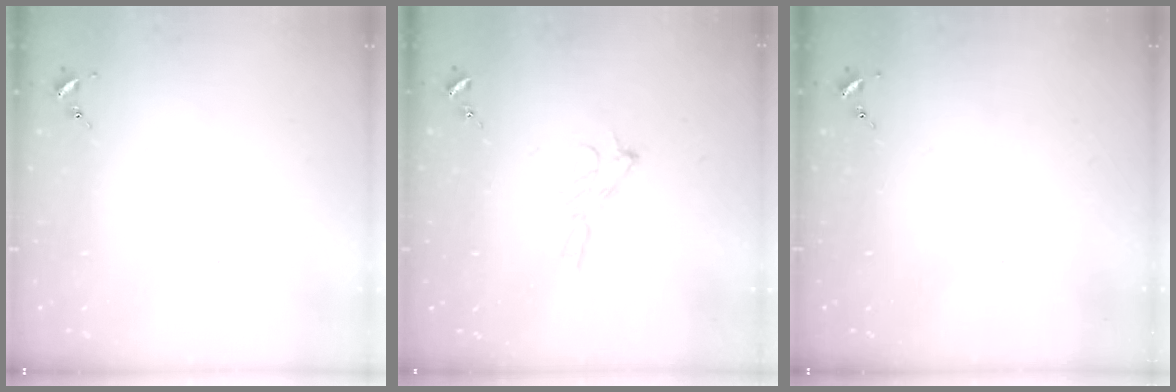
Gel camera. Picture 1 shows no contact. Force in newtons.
{"total": 6.2, "press": 6.2, "slide": 0.2}
{"total": 0.0}